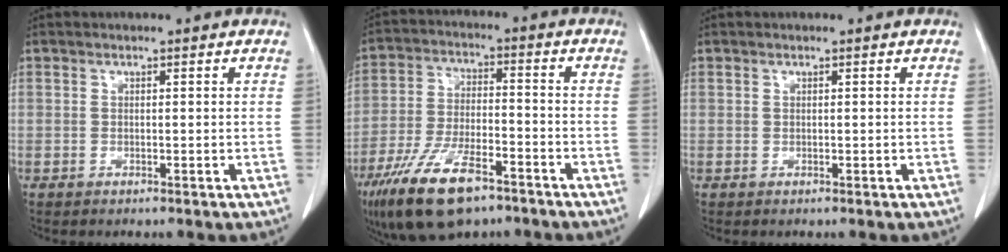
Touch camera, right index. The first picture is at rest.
{"total": 14.5, "force": [-9.4, 4.7, 9.9], "torque": [-0.203, -0.019, -0.171]}
{"total": 0.0}